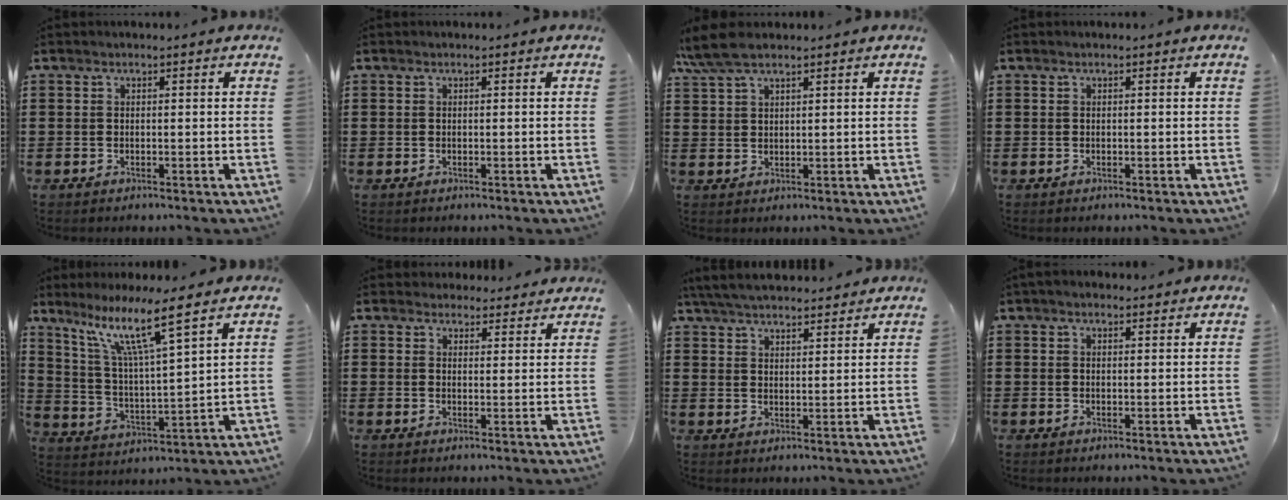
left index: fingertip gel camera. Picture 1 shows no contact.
{"total": 0.0}
{"total": 5.5, "force": [4.0, 1.4, 3.6], "torque": [-0.085, 0.001, 0.071]}
{"total": 0.0}
{"total": 9.5, "force": [6.9, 0.2, 6.6], "torque": [-0.149, -0.034, 0.115]}
{"total": 2.9, "force": [2.7, 1.1, 0.2], "torque": [-0.005, -0.006, 0.051]}
{"total": 5.0, "force": [4.8, 0.6, 1.4], "torque": [-0.043, -0.013, 0.088]}
{"total": 1.4, "force": [1.2, 0.5, 0.6], "torque": [-0.013, 0.004, 0.023]}